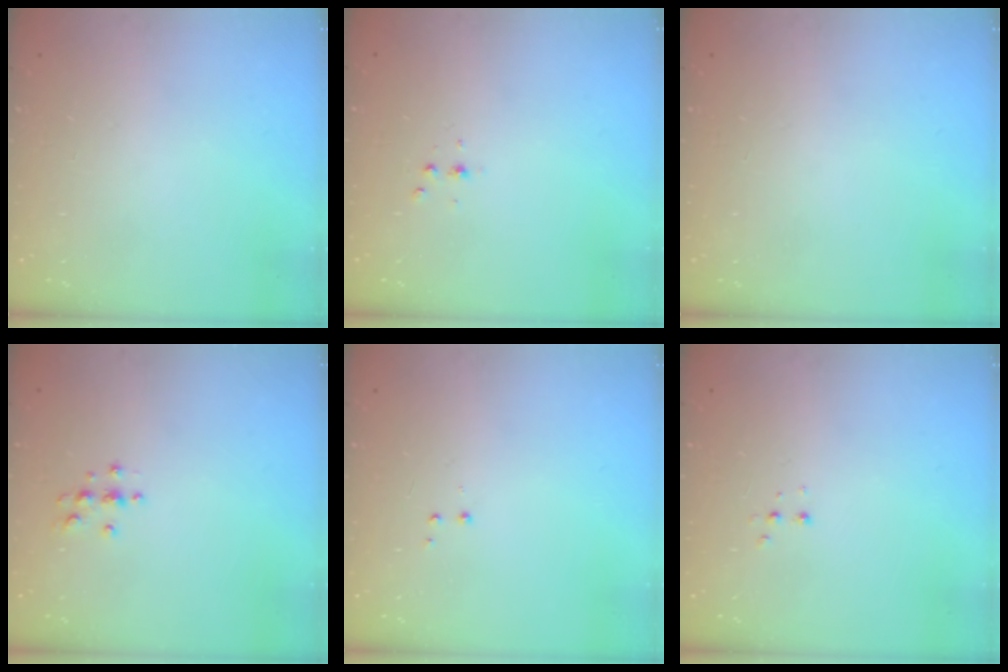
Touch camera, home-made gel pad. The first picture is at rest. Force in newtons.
{"total": 2.3, "press": 2.3, "slide": 0.3}
{"total": 0.0}
{"total": 3.7, "press": 3.7, "slide": 0.5}
{"total": 2.9, "press": 2.8, "slide": 0.7}
{"total": 3.0, "press": 2.9, "slide": 0.7}